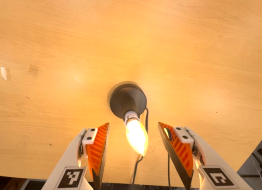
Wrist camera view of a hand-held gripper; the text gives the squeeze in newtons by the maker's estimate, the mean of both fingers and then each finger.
{"total": 0.0}